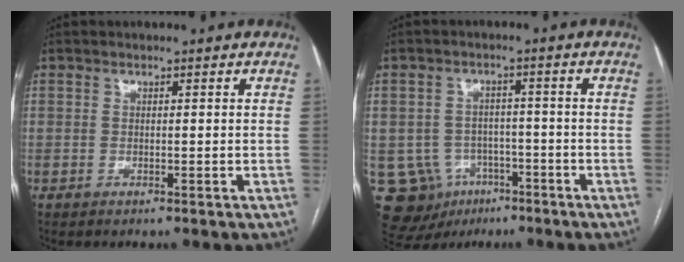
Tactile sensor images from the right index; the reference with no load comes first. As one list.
[{"total": 10.8, "force": [-4.6, 9.3, 2.9], "torque": [-0.059, 0.019, -0.056]}]